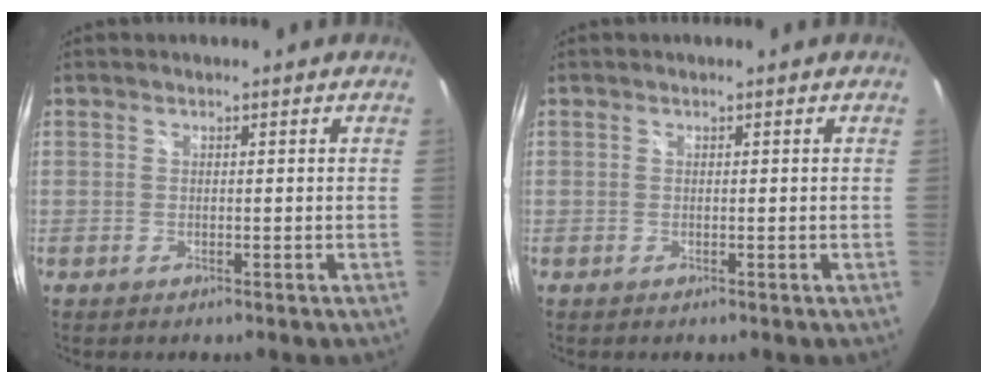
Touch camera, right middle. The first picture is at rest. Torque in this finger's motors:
{"motor_torque": [-0.06, -0.06, -0.01, 0.00]}